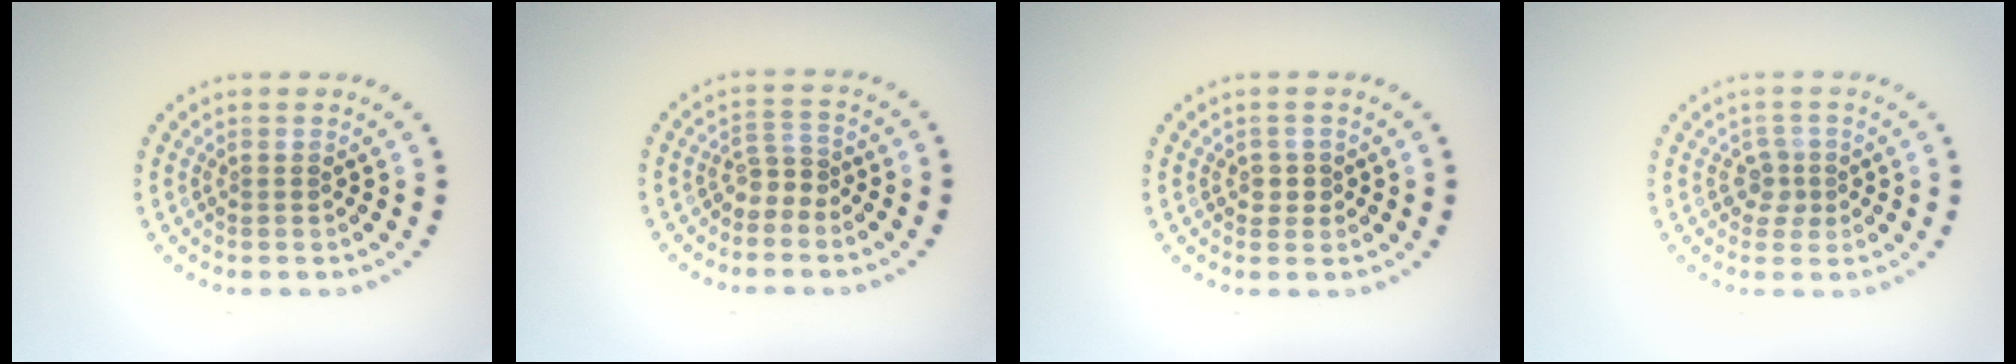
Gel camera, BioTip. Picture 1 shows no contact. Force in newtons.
{"total": 1.9, "press": 1.2, "slide": 1.5}
{"total": 1.1, "press": 1.0, "slide": 0.5}
{"total": 1.6, "press": 1.3, "slide": 1.0}